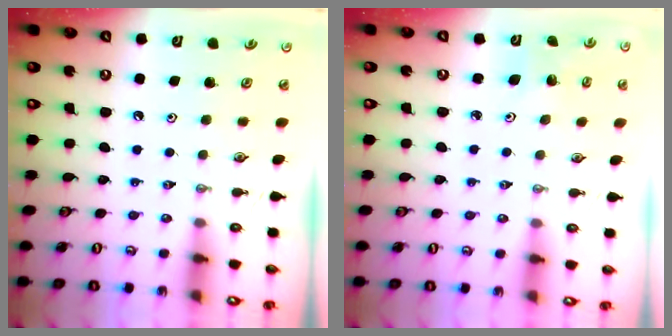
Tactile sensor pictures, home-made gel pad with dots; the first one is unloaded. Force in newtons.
{"total": 2.4, "press": 2.2, "slide": 1.0}